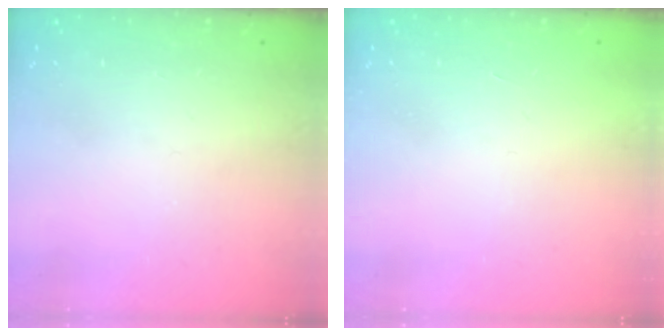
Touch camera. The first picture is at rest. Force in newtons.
{"total": 1.5, "press": 1.5, "slide": 0.1}